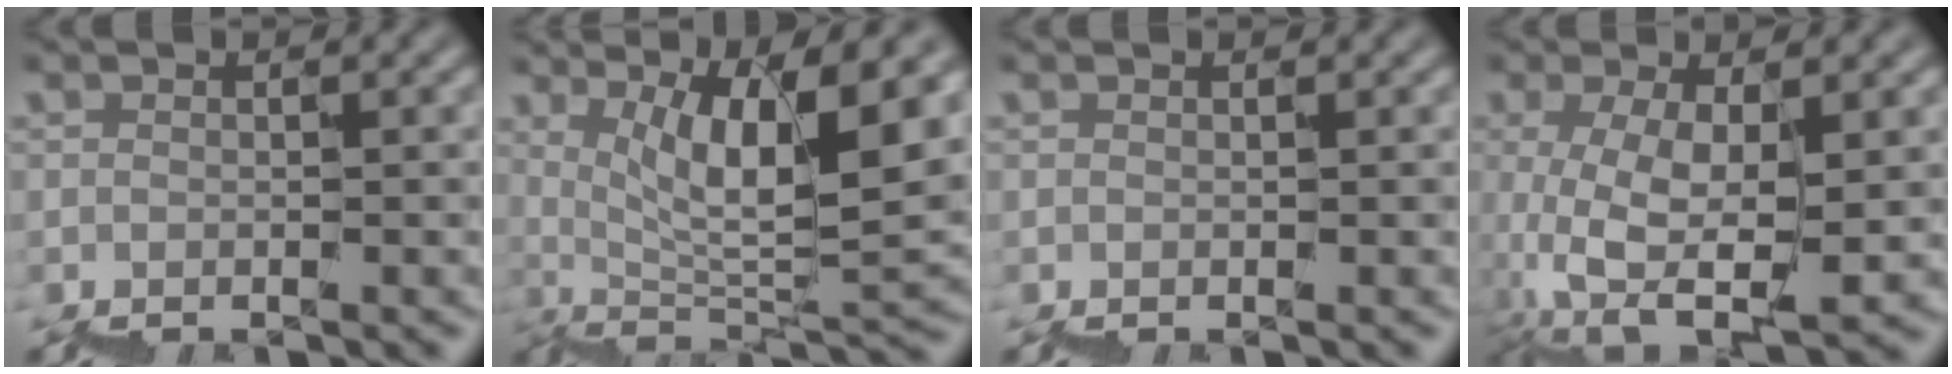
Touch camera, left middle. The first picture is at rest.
{"total": 8.7, "force": [5.4, 1.8, 6.6], "torque": [-0.096, -0.002, 0.105]}
{"total": 0.0}
{"total": 6.1, "force": [1.8, 2.5, 5.3], "torque": [-0.110, -0.005, 0.042]}